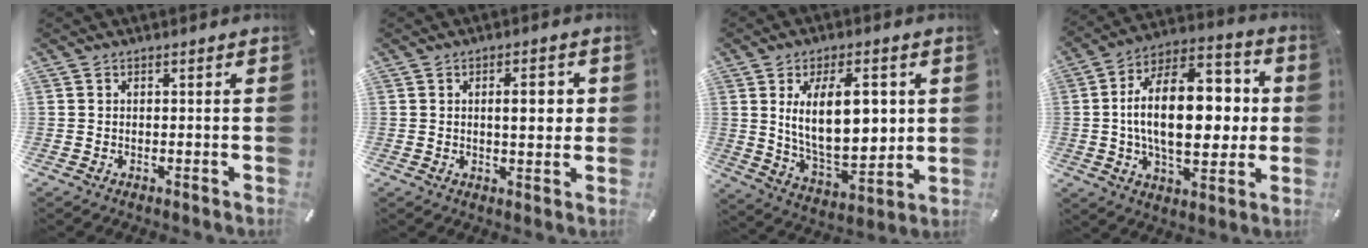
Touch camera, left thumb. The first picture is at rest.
{"total": 6.2, "force": [1.2, 2.5, 5.5], "torque": [-0.078, -0.003, 0.010]}
{"total": 17.6, "force": [4.1, 9.3, 14.4], "torque": [-0.238, -0.019, 0.062]}
{"total": 21.8, "force": [1.0, 12.0, 18.2], "torque": [-0.309, 0.002, 0.009]}